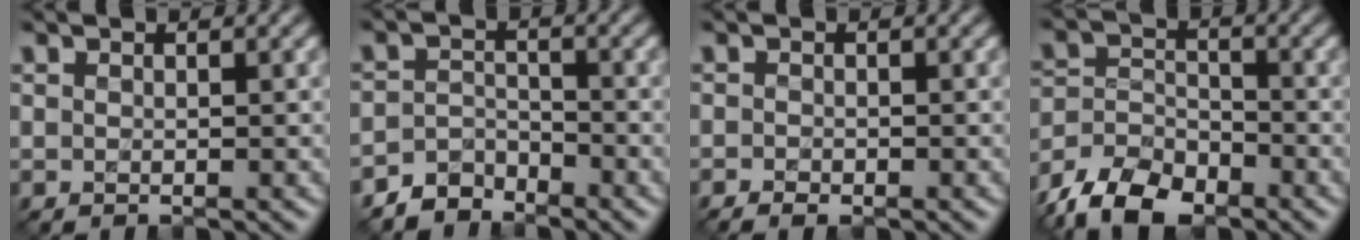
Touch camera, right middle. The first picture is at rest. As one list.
[{"total": 3.2, "force": [-2.9, 1.4, 0.3], "torque": [0.001, 0.004, -0.063]}, {"total": 1.3, "force": [-0.8, 0.6, 0.8], "torque": [-0.013, -0.004, -0.016]}, {"total": 8.3, "force": [-6.4, 4.0, 3.6], "torque": [-0.063, -0.012, -0.125]}]